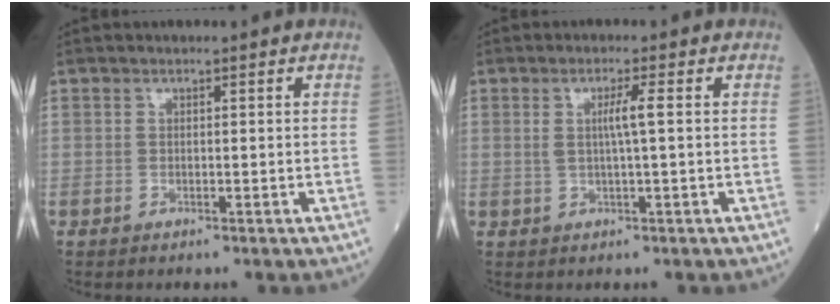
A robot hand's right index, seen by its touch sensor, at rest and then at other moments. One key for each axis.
{"total": 3.1, "fx": 0.5, "fy": -0.4, "fz": 3.1, "tx": -0.059, "ty": -0.003, "tz": 0.008}